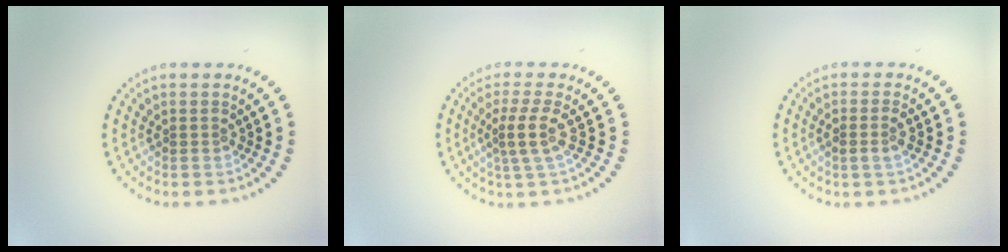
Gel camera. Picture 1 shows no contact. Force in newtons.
{"total": 2.7, "press": 2.0, "slide": 1.8}
{"total": 1.4, "press": 1.3, "slide": 0.6}